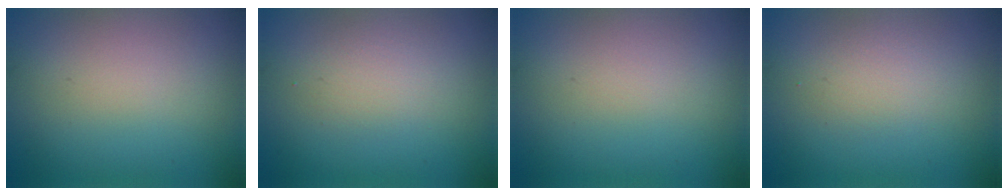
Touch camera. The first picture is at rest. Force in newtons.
{"total": 1.7, "press": 1.7, "slide": 0.1}
{"total": 0.0}
{"total": 1.7, "press": 1.7, "slide": 0.1}